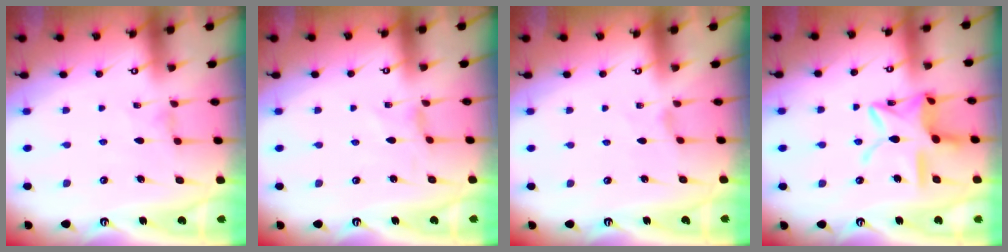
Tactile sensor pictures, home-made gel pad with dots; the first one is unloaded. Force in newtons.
{"total": 0.0}
{"total": 0.0}
{"total": 15.2, "press": 15.2, "slide": 1.2}